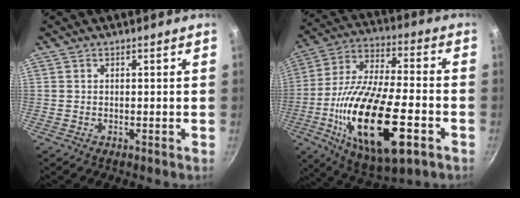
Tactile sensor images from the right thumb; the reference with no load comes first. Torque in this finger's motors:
{"motor_torque": [0.29, 1.47, 2.36, -0.40, 0.72]}